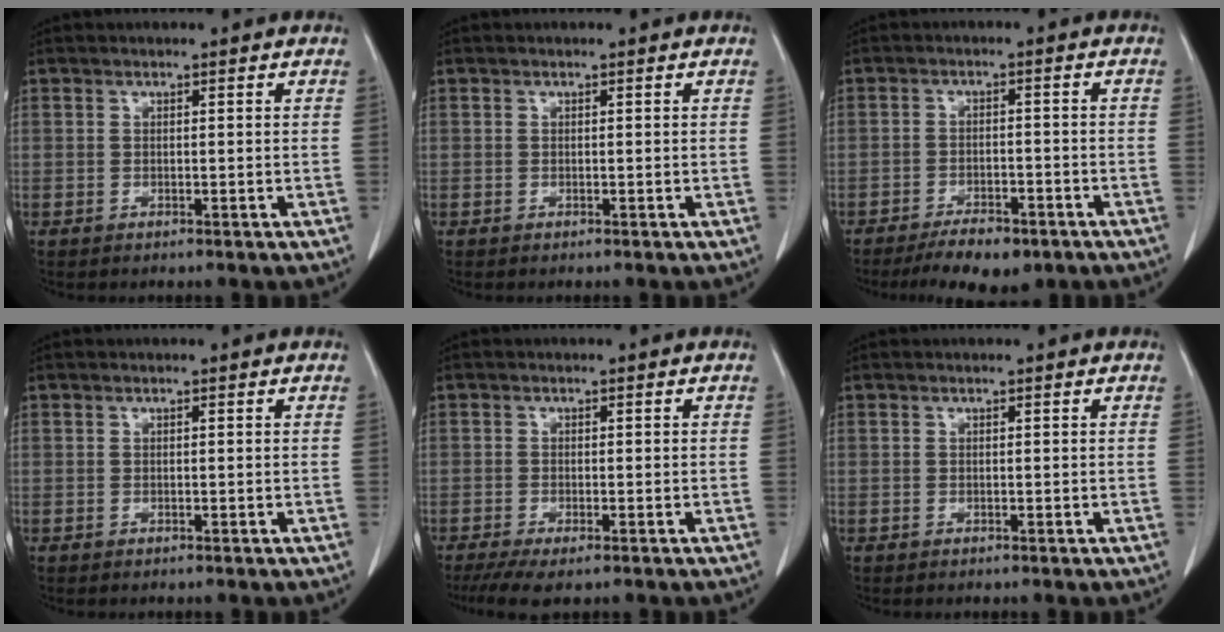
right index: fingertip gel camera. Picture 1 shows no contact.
{"total": 0.0}
{"total": 7.5, "force": [-5.6, 2.6, 4.3], "torque": [-0.066, -0.006, -0.086]}
{"total": 0.0}
{"total": 5.6, "force": [-3.9, 1.4, 3.7], "torque": [-0.061, -0.015, -0.061]}
{"total": 0.0}